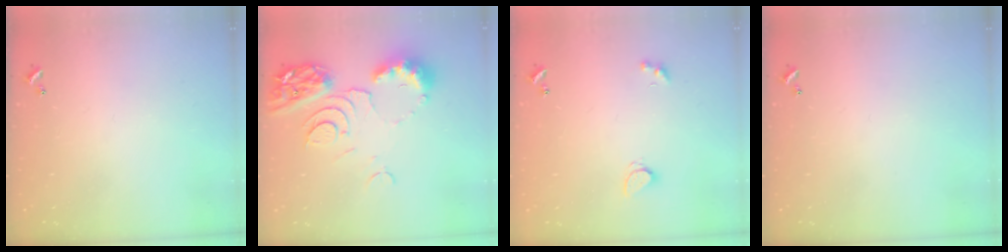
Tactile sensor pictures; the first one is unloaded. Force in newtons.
{"total": 11.1, "press": 11.0, "slide": 1.3}
{"total": 2.1, "press": 2.0, "slide": 0.4}
{"total": 0.0}